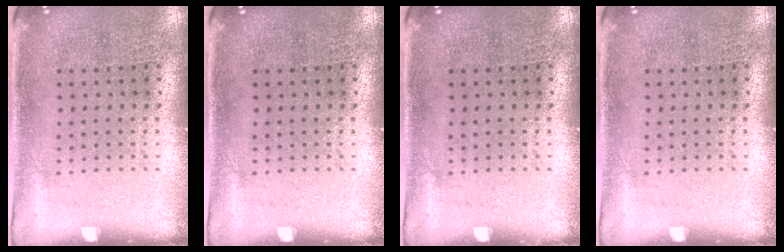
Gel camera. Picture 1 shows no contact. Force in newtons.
{"total": 0.0}
{"total": 0.0}
{"total": 0.0}